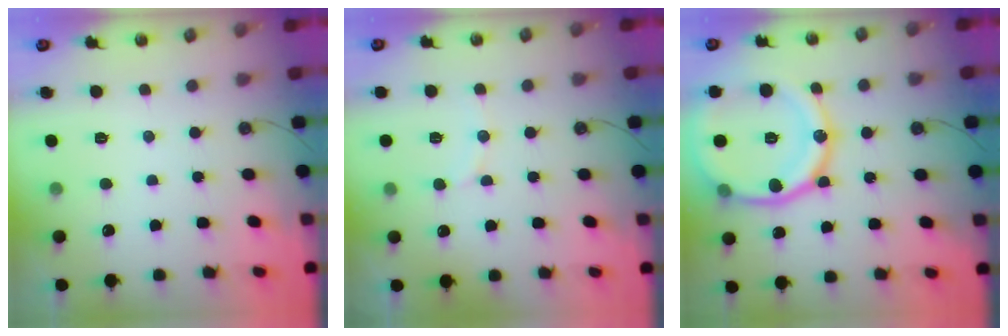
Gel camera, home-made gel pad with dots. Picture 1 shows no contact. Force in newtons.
{"total": 7.1, "press": 6.9, "slide": 1.4}
{"total": 21.9, "press": 21.8, "slide": 2.3}